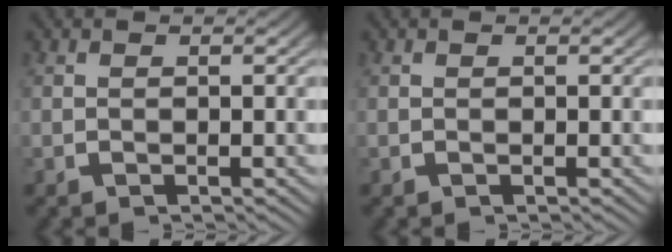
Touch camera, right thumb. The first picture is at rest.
{"total": 0.0}